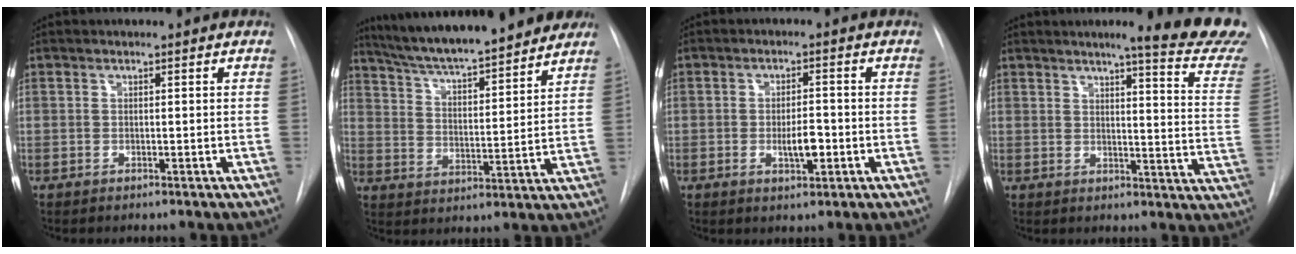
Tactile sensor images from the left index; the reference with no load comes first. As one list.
[{"total": 19.5, "force": [16.8, 2.5, 9.5], "torque": [-0.154, 0.010, 0.252]}, {"total": 4.3, "force": [-2.0, 1.3, 3.6], "torque": [-0.058, -0.005, -0.024]}, {"total": 15.6, "force": [13.2, -0.9, 8.2], "torque": [-0.098, -0.092, 0.140]}]